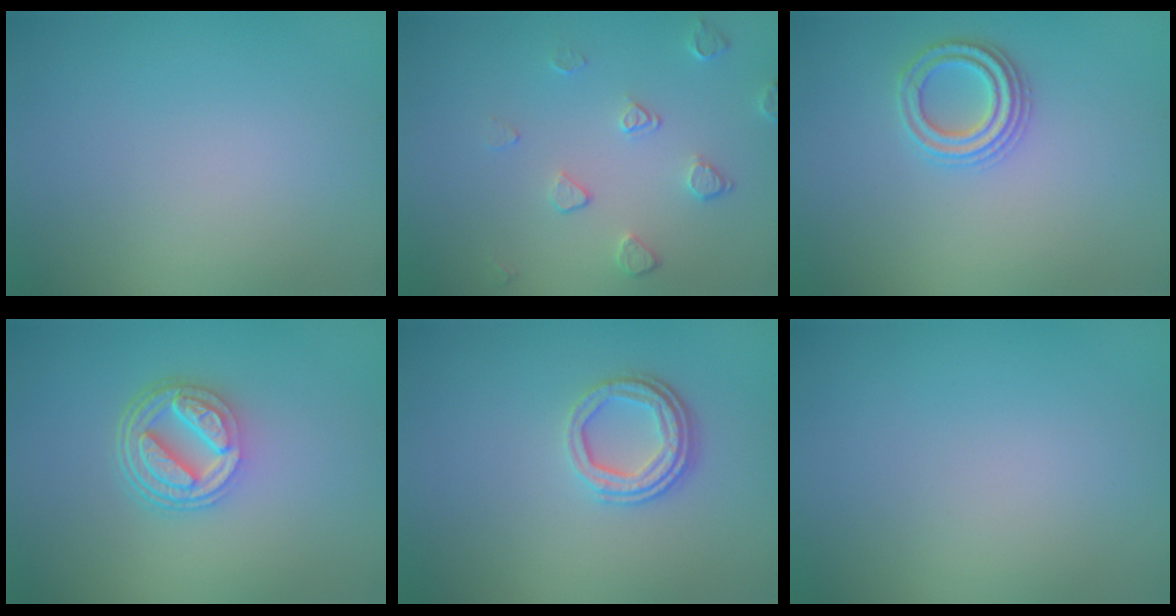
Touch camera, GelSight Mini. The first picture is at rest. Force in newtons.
{"total": 2.0, "press": 1.3, "slide": 1.5}
{"total": 2.5, "press": 2.4, "slide": 0.4}
{"total": 5.2, "press": 3.9, "slide": 3.5}
{"total": 3.3, "press": 2.5, "slide": 2.1}
{"total": 0.0}